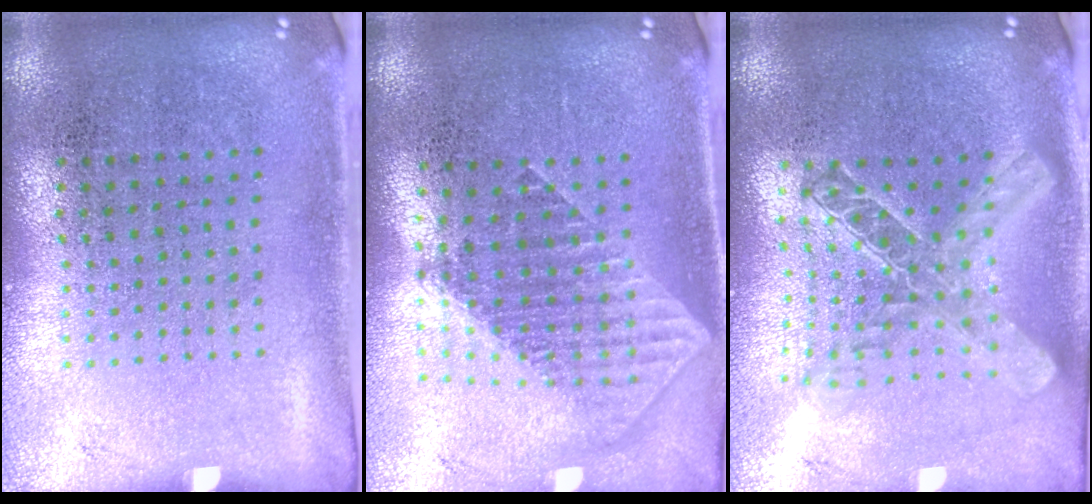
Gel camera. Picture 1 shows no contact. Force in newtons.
{"total": 1.9, "press": 1.5, "slide": 1.2}
{"total": 2.0, "press": 1.7, "slide": 1.1}